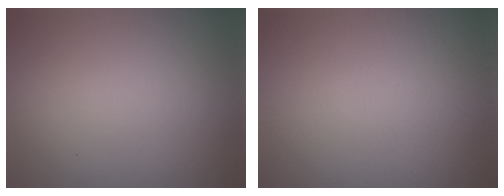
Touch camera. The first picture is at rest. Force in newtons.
{"total": 0.0}